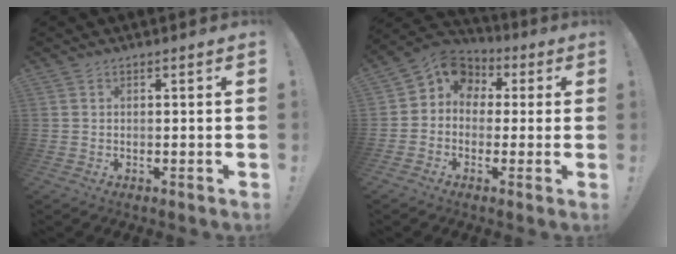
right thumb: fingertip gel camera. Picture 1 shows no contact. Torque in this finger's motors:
{"motor_torque": [0.04, 0.90, 0.46, -0.41, 0.18]}